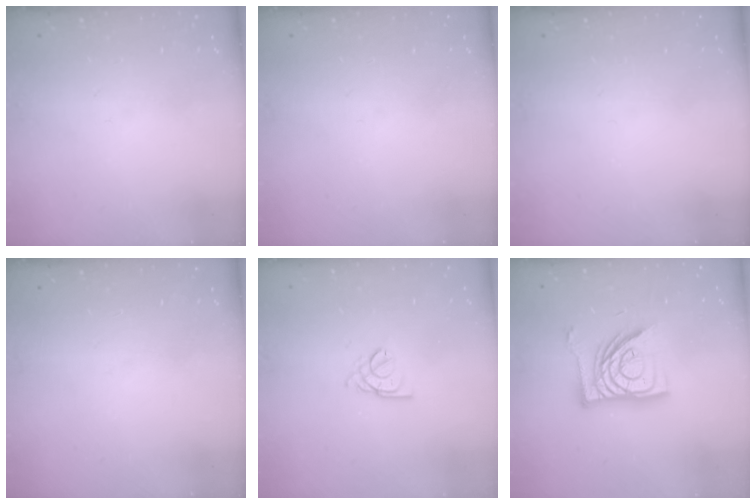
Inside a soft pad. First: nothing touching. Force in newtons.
{"total": 0.0}
{"total": 0.0}
{"total": 0.0}
{"total": 2.3, "press": 2.3, "slide": 0.5}
{"total": 17.3, "press": 17.3, "slide": 1.7}